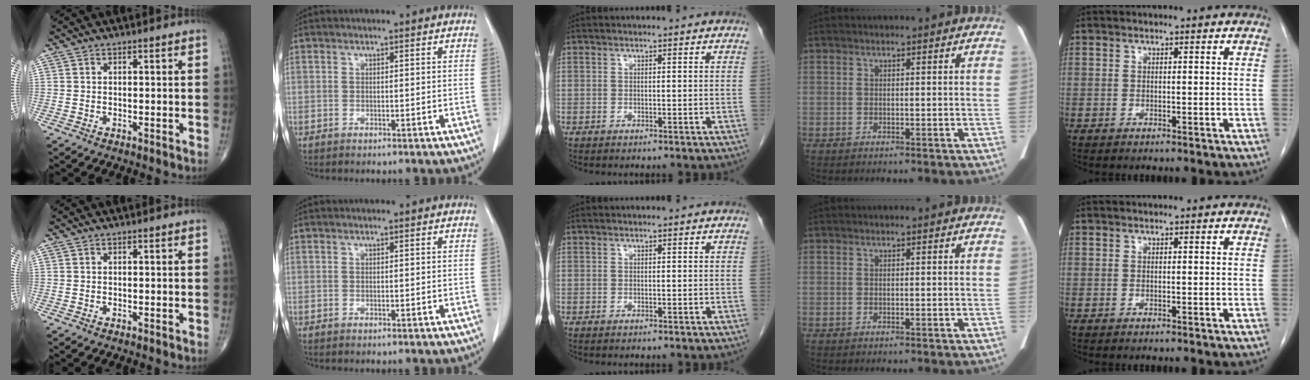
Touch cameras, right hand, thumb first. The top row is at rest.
{}